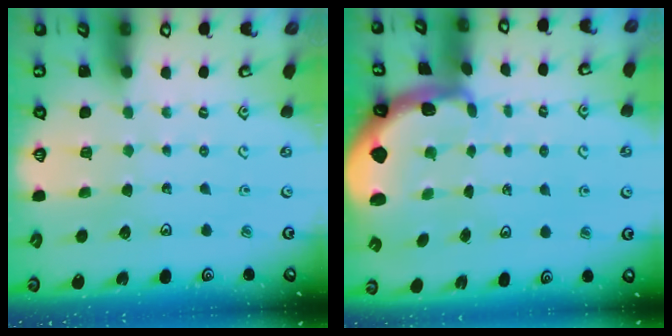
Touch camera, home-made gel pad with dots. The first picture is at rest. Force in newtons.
{"total": 1.9, "press": 1.9, "slide": 0.4}